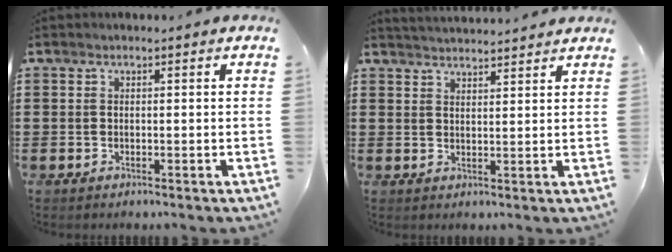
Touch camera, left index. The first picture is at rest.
{"total": 2.6, "force": [2.6, -0.5, -0.1], "torque": [-0.005, -0.011, 0.048]}